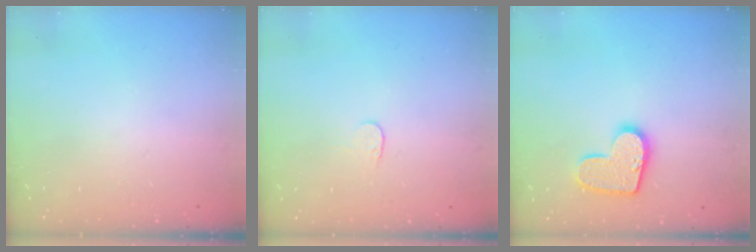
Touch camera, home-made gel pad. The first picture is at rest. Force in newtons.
{"total": 3.8, "press": 3.8, "slide": 0.3}
{"total": 12.9, "press": 12.9, "slide": 0.8}